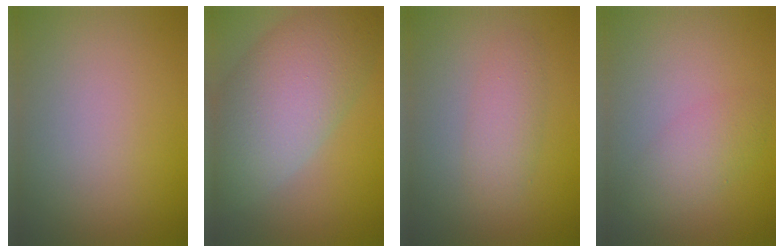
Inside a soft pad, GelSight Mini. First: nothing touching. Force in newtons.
{"total": 10.1, "press": 10.1, "slide": 0.9}
{"total": 2.3, "press": 2.3, "slide": 0.1}
{"total": 2.5, "press": 2.5, "slide": 0.1}